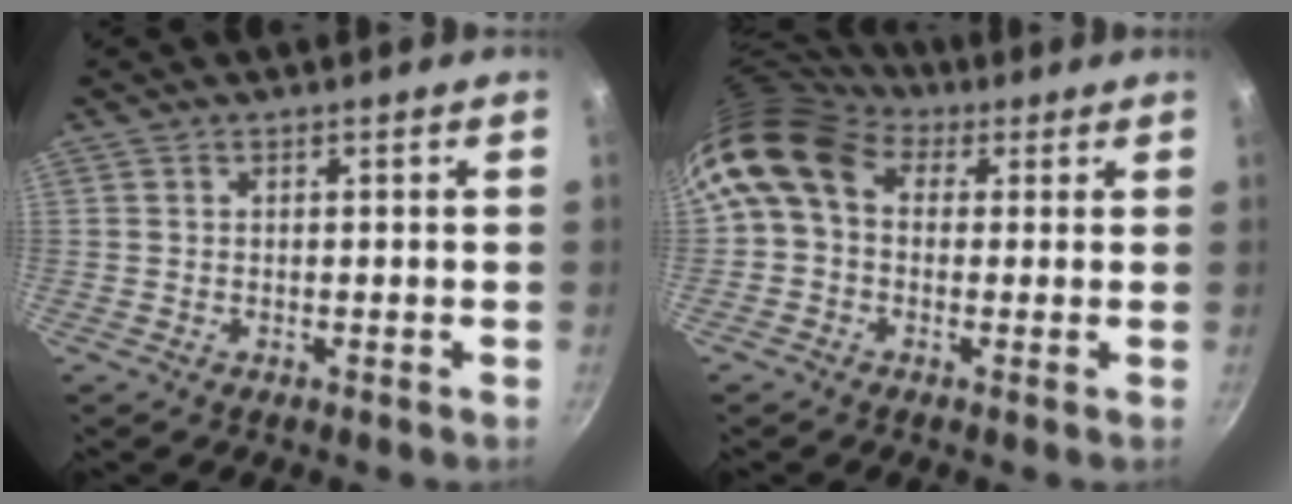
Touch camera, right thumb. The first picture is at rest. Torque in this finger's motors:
{"motor_torque": [2.29, 2.28, 1.27, -0.74, 0.58]}